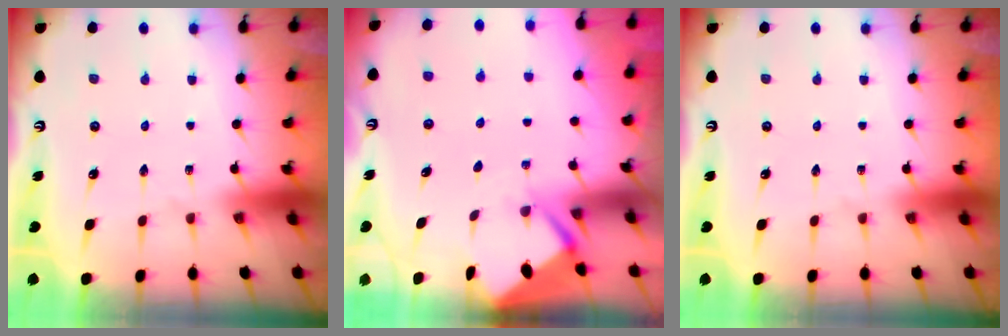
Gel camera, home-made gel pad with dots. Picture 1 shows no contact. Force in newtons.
{"total": 2.8, "press": 2.7, "slide": 0.3}
{"total": 0.0}